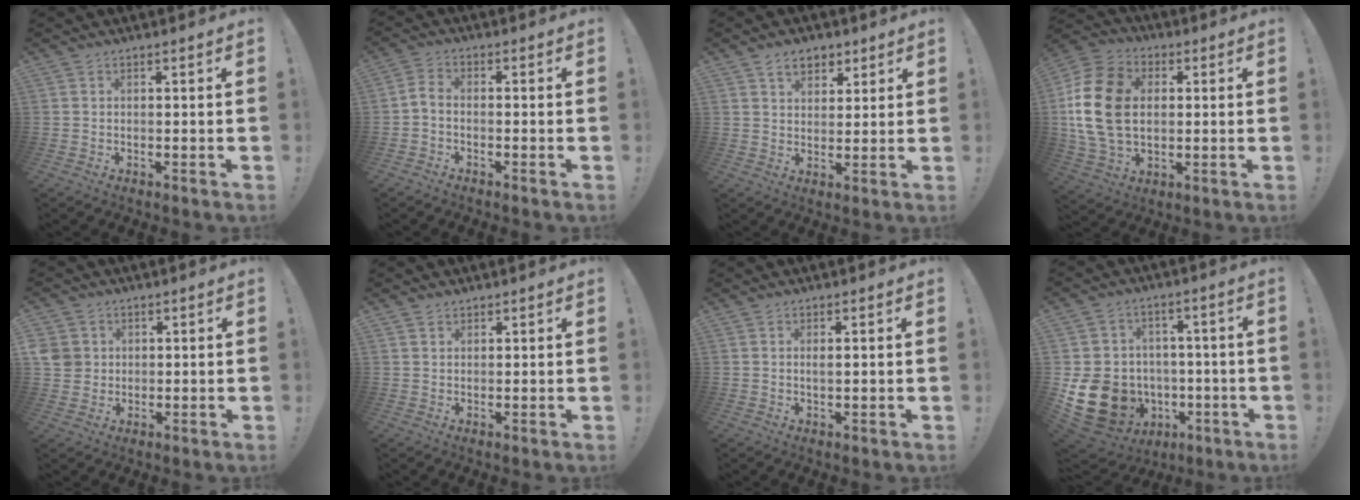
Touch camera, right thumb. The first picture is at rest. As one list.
[{"total": 2.5, "force": [-1.6, 1.0, 1.7], "torque": [-0.041, 0.009, -0.029]}, {"total": 6.6, "force": [3.9, 4.5, 2.9], "torque": [-0.042, -0.011, 0.071]}, {"total": 19.5, "force": [1.8, 14.3, 13.2], "torque": [-0.251, 0.011, 0.036]}, {"total": 5.5, "force": [1.3, 5.2, 1.5], "torque": [-0.032, -0.002, 0.028]}, {"total": 1.7, "force": [1.3, 1.0, 0.4], "torque": [-0.006, -0.004, 0.024]}, {"total": 1.4, "force": [0.3, 0.3, 1.4], "torque": [-0.019, -0.004, 0.002]}, {"total": 17.5, "force": [-4.1, 14.9, 8.1], "torque": [-0.178, 0.027, -0.037]}]